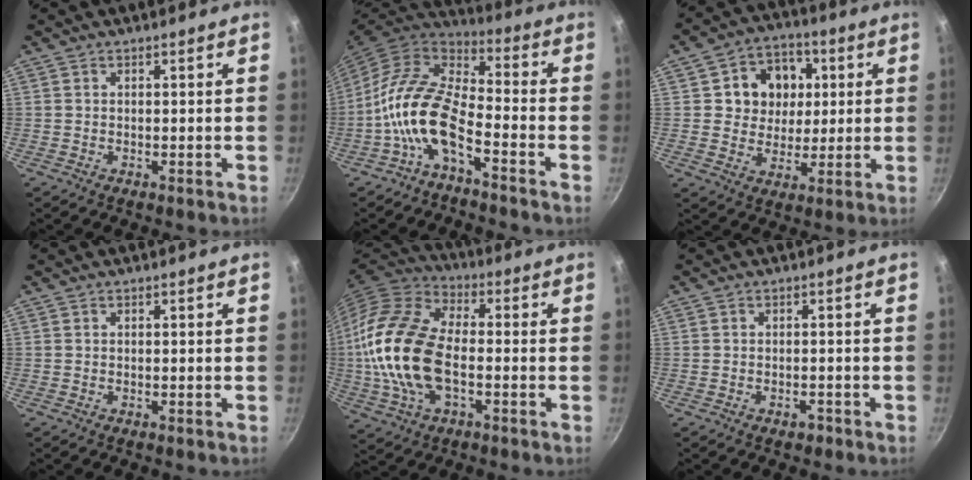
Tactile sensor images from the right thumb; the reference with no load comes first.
{"total": 13.5, "force": [-5.4, 6.4, 10.6], "torque": [-0.199, 0.052, -0.118]}
{"total": 11.8, "force": [2.6, 10.2, 5.4], "torque": [-0.048, 0.000, 0.036]}
{"total": 0.0}
{"total": 19.8, "force": [-2.1, 11.4, 16.0], "torque": [-0.313, 0.029, -0.051]}
{"total": 1.4, "force": [-0.9, 0.9, 0.6], "torque": [-0.004, 0.011, -0.009]}